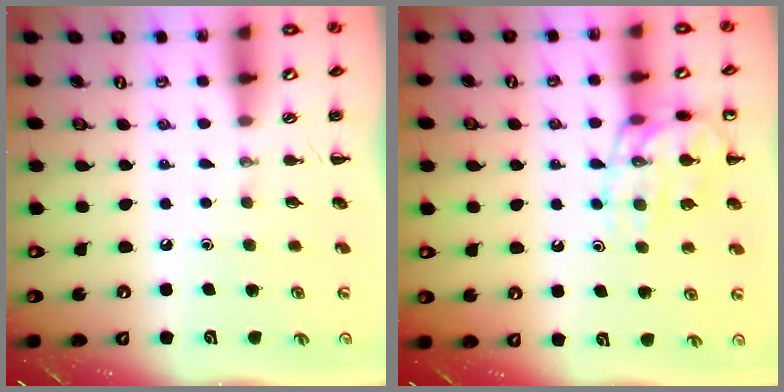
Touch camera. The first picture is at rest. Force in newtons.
{"total": 14.0, "press": 13.9, "slide": 1.6}